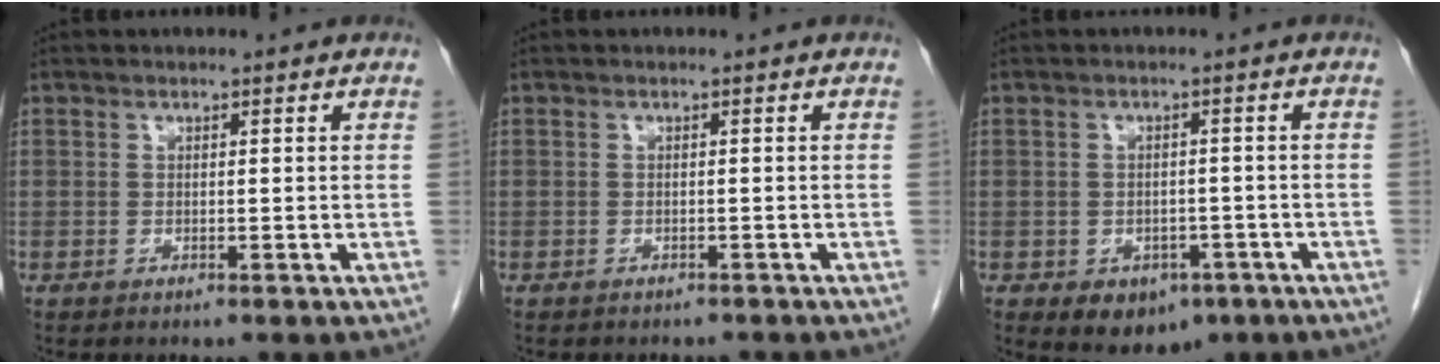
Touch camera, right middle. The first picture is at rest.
{"total": 2.2, "force": [-2.0, 0.9, 0.4], "torque": [-0.011, -0.001, -0.025]}
{"total": 6.4, "force": [-3.3, 4.3, 3.3], "torque": [-0.039, 0.002, -0.034]}